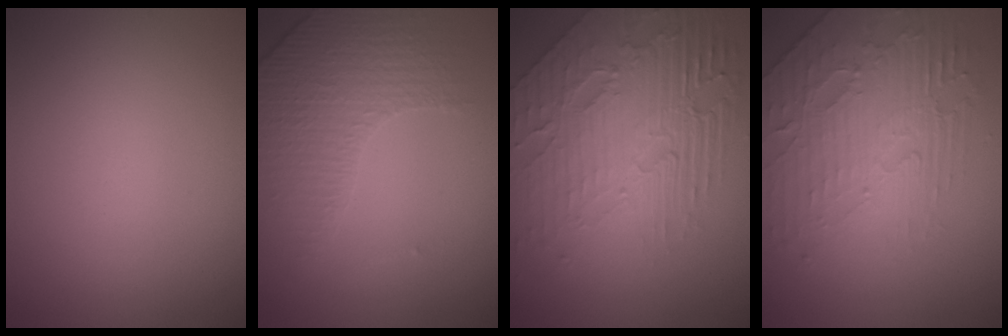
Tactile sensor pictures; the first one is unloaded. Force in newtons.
{"total": 4.4, "press": 3.0, "slide": 3.3}
{"total": 8.4, "press": 5.7, "slide": 6.2}
{"total": 4.3, "press": 4.0, "slide": 1.7}